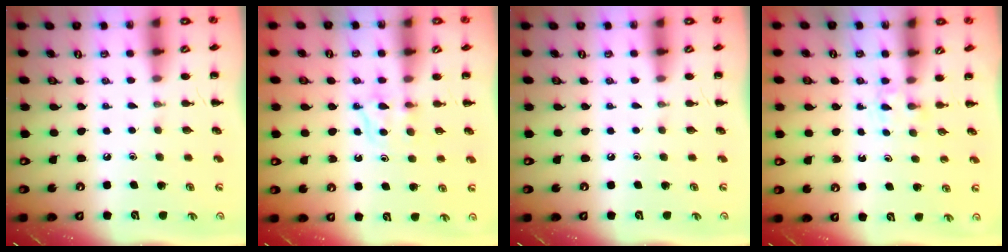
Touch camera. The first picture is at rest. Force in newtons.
{"total": 5.2, "press": 5.0, "slide": 1.4}
{"total": 0.0}
{"total": 1.4, "press": 1.2, "slide": 0.8}